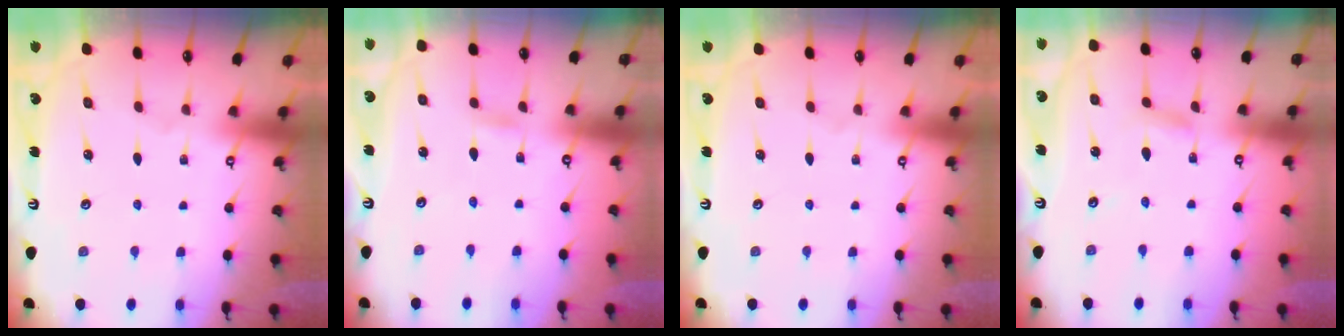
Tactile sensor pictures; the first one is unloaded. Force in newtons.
{"total": 1.8, "press": 1.8, "slide": 0.2}
{"total": 0.0}
{"total": 3.1, "press": 3.0, "slide": 0.3}